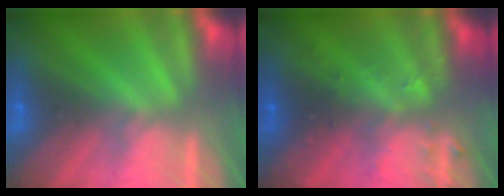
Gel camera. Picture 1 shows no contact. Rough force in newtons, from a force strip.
{"total": 2.9}